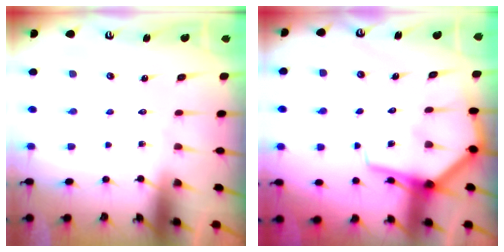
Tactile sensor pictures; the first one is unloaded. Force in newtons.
{"total": 8.3, "press": 8.3, "slide": 0.9}